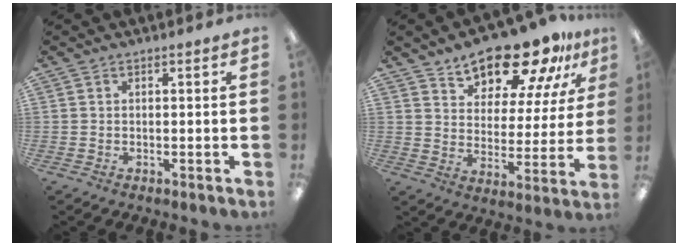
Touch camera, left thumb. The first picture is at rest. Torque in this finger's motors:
{"motor_torque": [1.75, 1.83, 1.37, -1.40, 0.07]}